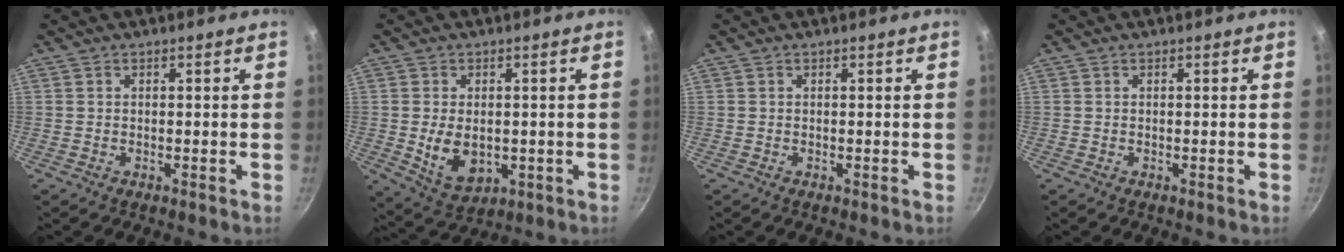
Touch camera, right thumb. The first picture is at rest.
{"total": 8.2, "force": [-0.5, 5.5, 6.1], "torque": [-0.094, -0.012, 0.009]}
{"total": 0.0}
{"total": 0.0}